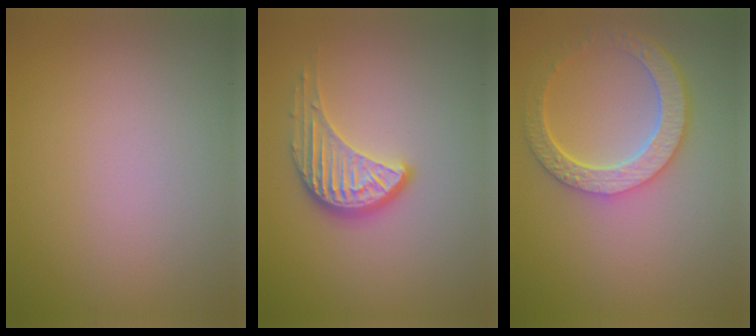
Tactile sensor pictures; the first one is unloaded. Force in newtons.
{"total": 3.8, "press": 2.9, "slide": 2.4}
{"total": 5.9, "press": 4.5, "slide": 3.8}